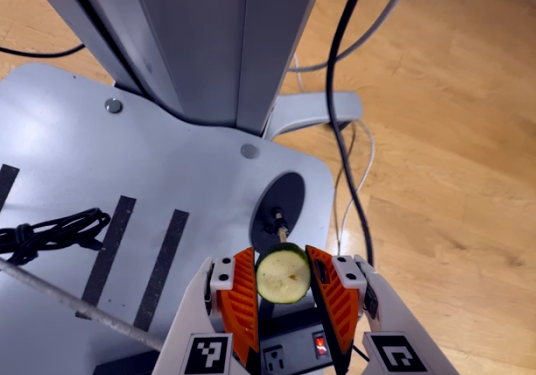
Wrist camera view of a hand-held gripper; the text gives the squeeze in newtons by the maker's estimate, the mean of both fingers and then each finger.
{"total": 6.6, "left": 6.9, "right": 6.2}